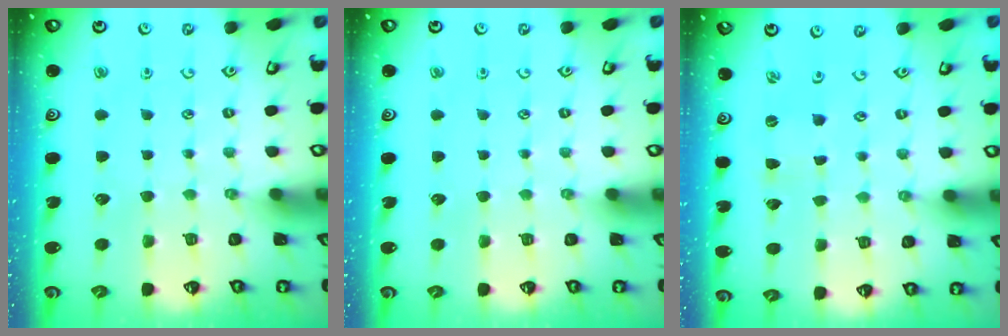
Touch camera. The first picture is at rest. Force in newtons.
{"total": 0.0}
{"total": 0.7, "press": 0.7, "slide": 0.3}